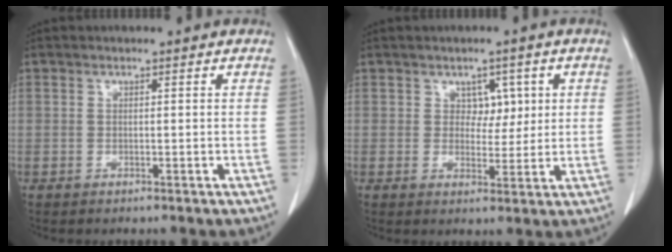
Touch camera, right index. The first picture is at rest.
{"total": 3.7, "force": [1.2, 2.5, 2.3], "torque": [-0.023, 0.004, 0.020]}